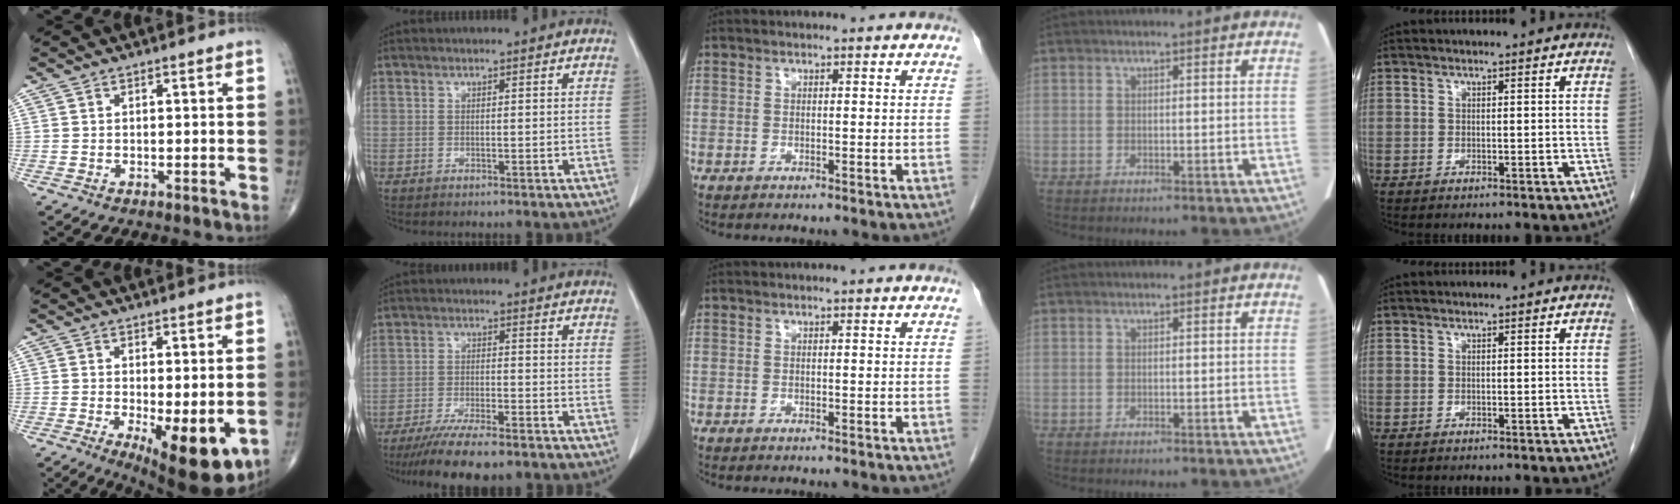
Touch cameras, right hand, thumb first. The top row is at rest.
{"thumb": {"total": 12.5, "force": [-3.5, 4.3, 11.2], "torque": [-0.146, -0.024, -0.039]}, "index": {"total": 12.6, "force": [-10.5, 1.9, 6.7], "torque": [-0.105, -0.021, -0.162]}}